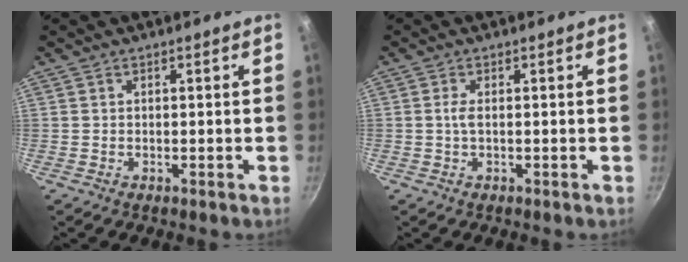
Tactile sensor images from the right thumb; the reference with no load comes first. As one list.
[{"total": 1.6, "force": [0.0, 0.4, 1.5], "torque": [-0.037, 0.001, -0.001]}]